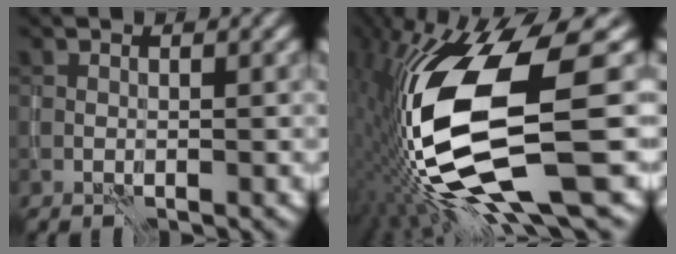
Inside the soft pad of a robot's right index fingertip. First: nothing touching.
{"total": 16.6, "force": [-1.9, 4.6, 15.8], "torque": [-0.316, -0.034, -0.015]}